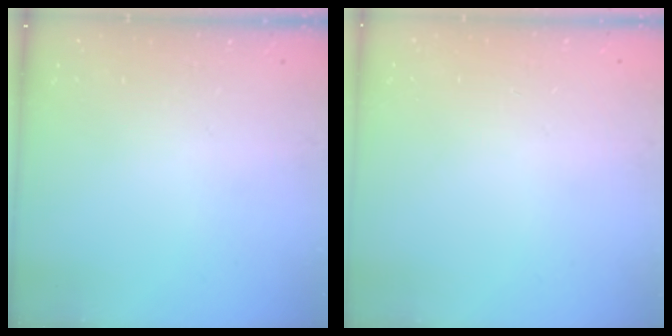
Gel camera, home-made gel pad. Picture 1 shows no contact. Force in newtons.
{"total": 0.0}